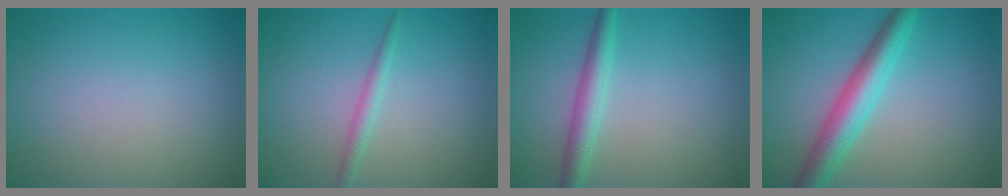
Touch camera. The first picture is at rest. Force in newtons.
{"total": 1.4, "press": 1.4, "slide": 0.1}
{"total": 2.8, "press": 2.8, "slide": 0.1}
{"total": 5.0, "press": 5.0, "slide": 0.2}